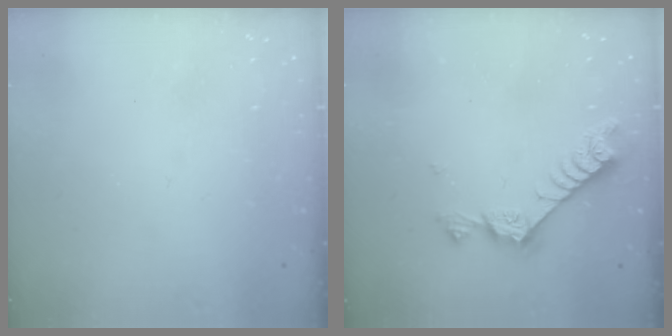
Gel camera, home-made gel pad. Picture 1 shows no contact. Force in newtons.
{"total": 8.5, "press": 8.4, "slide": 1.4}